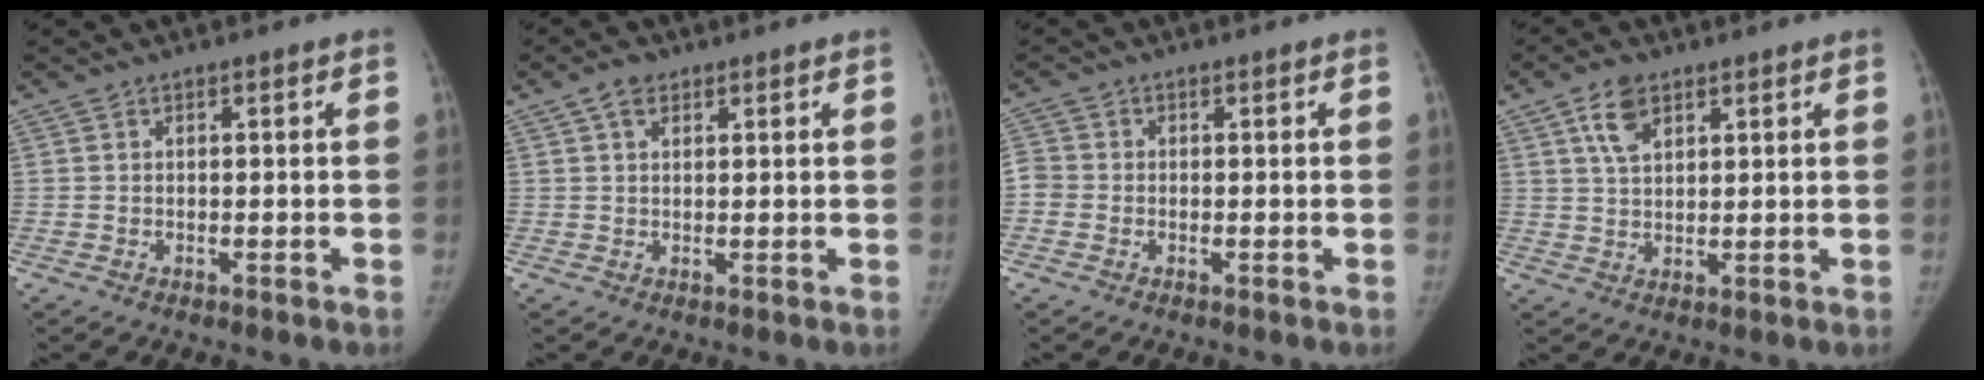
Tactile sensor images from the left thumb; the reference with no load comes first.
{"total": 3.1, "force": [1.7, 2.0, 1.6], "torque": [-0.017, 0.001, 0.029]}
{"total": 3.1, "force": [-0.6, 2.7, 1.3], "torque": [-0.023, 0.005, -0.019]}
{"total": 5.9, "force": [3.1, 3.4, 3.7], "torque": [-0.052, -0.009, 0.058]}